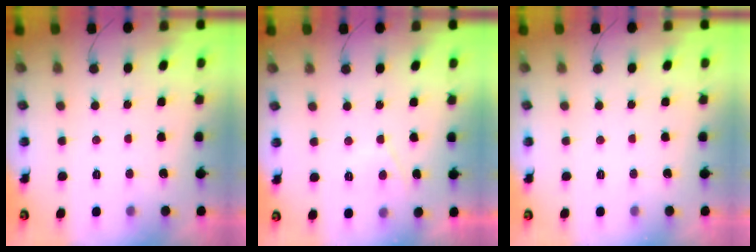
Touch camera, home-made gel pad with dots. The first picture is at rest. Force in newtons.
{"total": 2.4, "press": 2.3, "slide": 0.5}
{"total": 0.0}